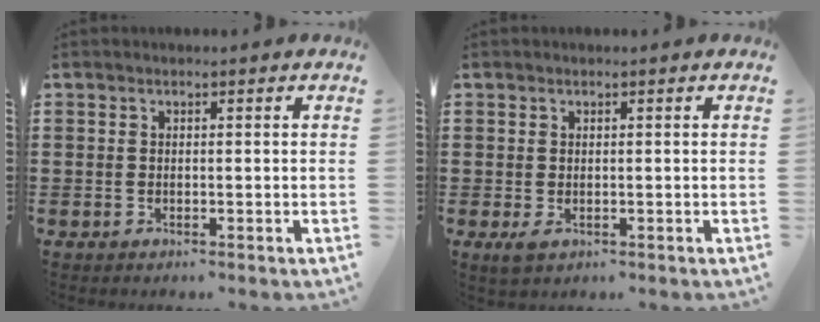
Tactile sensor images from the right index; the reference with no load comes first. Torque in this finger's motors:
{"motor_torque": [0.54, 1.06, 0.04, 0.00]}